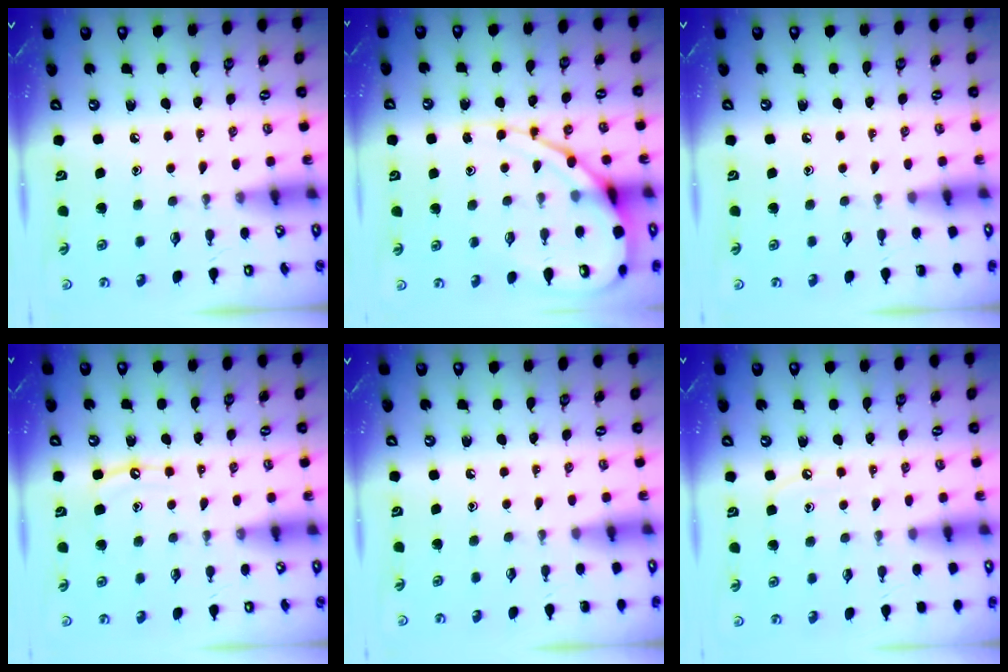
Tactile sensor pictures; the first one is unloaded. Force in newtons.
{"total": 13.0, "press": 13.0, "slide": 1.3}
{"total": 0.0}
{"total": 6.1, "press": 6.1, "slide": 0.6}
{"total": 0.0}
{"total": 7.0, "press": 7.0, "slide": 0.7}